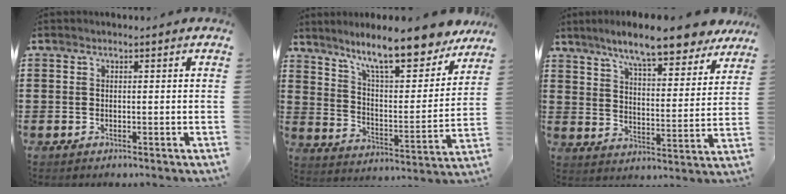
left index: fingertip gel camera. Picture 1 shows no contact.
{"total": 12.0, "force": [10.1, 1.3, 6.4], "torque": [-0.132, -0.058, 0.171]}
{"total": 10.2, "force": [8.8, 0.6, 5.2], "torque": [-0.121, -0.038, 0.151]}